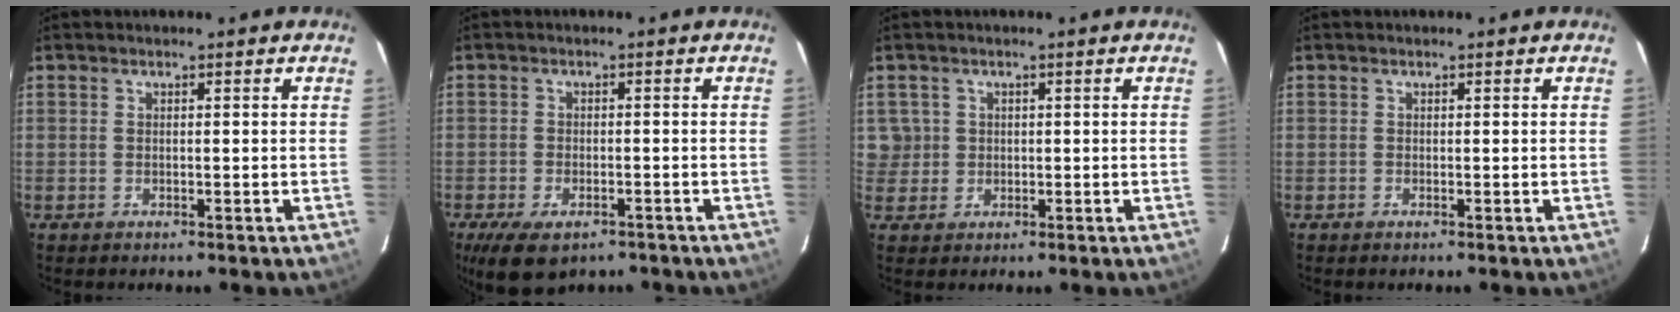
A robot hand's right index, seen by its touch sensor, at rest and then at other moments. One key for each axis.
{"total": 9.3, "fx": -6.1, "fy": 4.6, "fz": 5.3, "tx": -0.115, "ty": -0.021, "tz": -0.095}
{"total": 3.8, "fx": 0.7, "fy": 3.7, "fz": 0.2, "tx": 0.012, "ty": 0.017, "tz": 0.015}
{"total": 0.0}